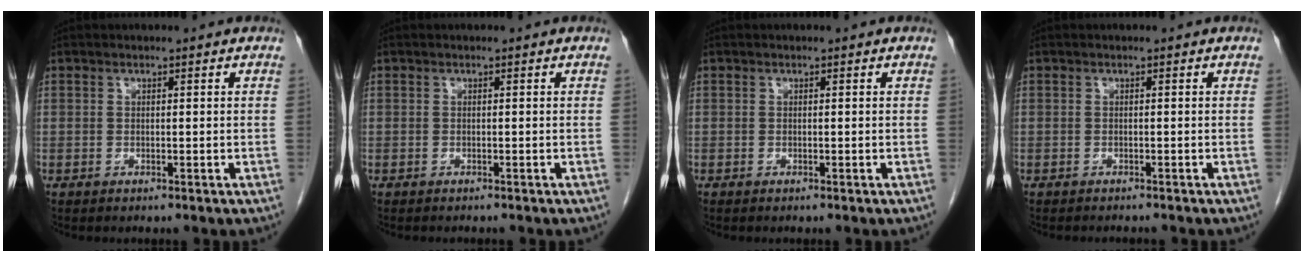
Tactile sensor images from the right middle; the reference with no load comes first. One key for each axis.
{"total": 2.0, "fx": -1.8, "fy": 0.4, "fz": 0.8, "tx": -0.015, "ty": -0.002, "tz": -0.018}
{"total": 0.0}
{"total": 2.7, "fx": -2.6, "fy": 0.3, "fz": 0.8, "tx": -0.008, "ty": -0.004, "tz": -0.031}